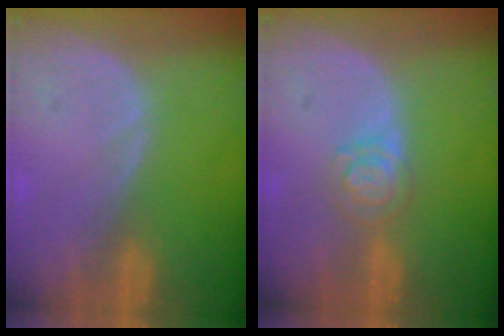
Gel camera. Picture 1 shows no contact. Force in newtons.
{"total": 3.8, "press": 3.7, "slide": 0.9}